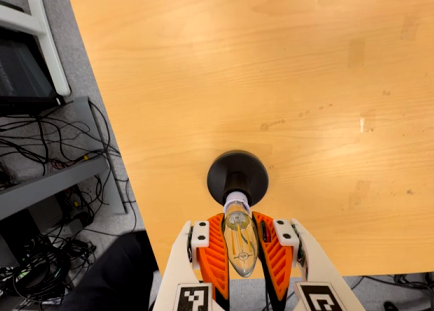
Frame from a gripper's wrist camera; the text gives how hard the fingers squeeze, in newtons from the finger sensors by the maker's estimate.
{"total": 22.9, "left": 23.6, "right": 22.1}